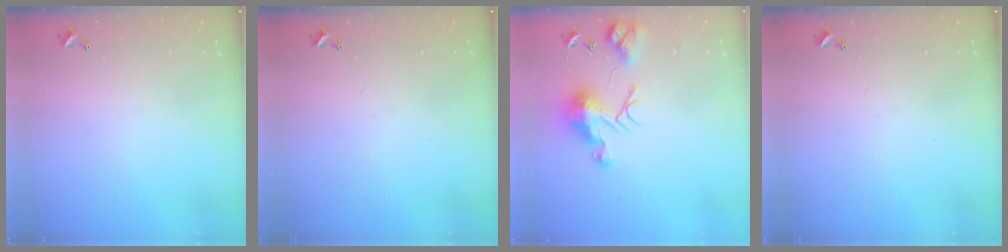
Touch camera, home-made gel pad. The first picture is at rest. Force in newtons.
{"total": 0.0}
{"total": 12.0, "press": 12.0, "slide": 1.1}
{"total": 0.0}